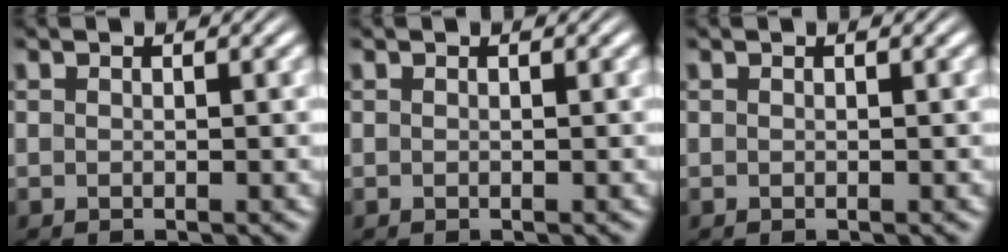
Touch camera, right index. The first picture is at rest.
{"total": 0.0}
{"total": 0.0}